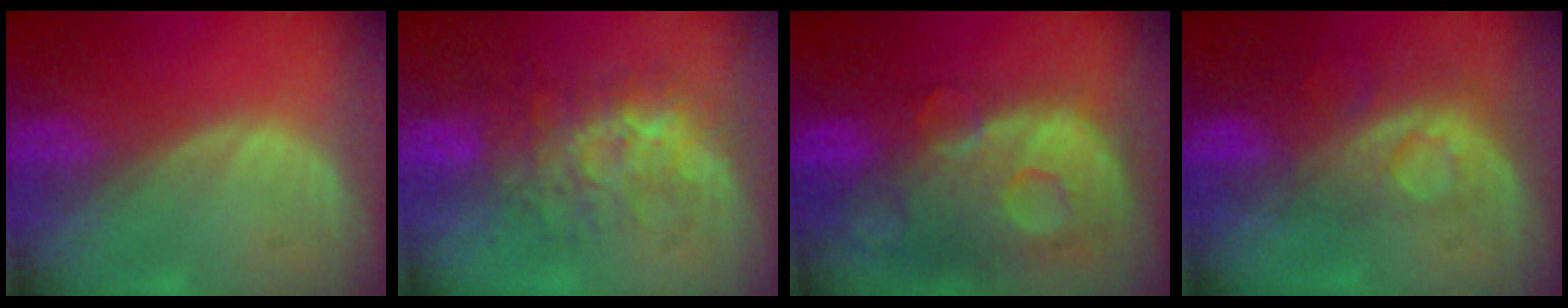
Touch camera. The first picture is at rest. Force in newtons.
{"total": 7.7, "press": 7.5, "slide": 1.4}
{"total": 13.4, "press": 11.0, "slide": 7.6}
{"total": 8.3, "press": 7.1, "slide": 4.3}